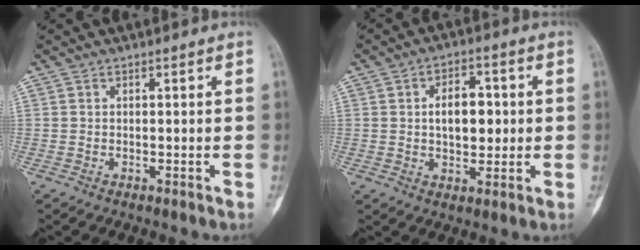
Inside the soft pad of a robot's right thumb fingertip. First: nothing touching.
{"total": 8.3, "force": [0.8, 5.1, 6.5], "torque": [-0.072, 0.008, 0.012]}